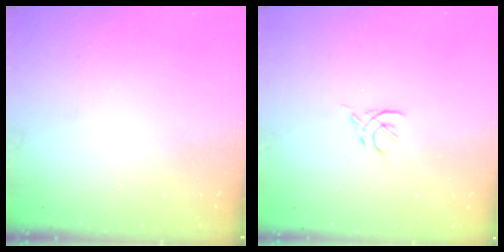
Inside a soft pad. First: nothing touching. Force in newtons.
{"total": 2.6, "press": 2.5, "slide": 0.7}